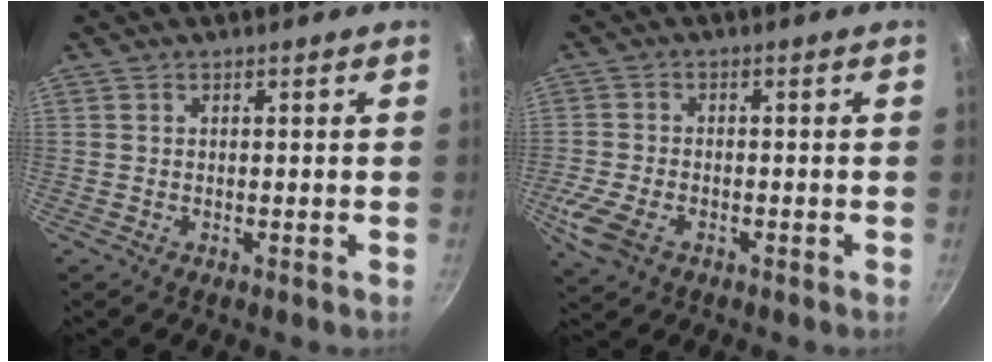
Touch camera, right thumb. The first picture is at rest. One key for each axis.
{"total": 7.0, "fx": -2.9, "fy": 4.3, "fz": 4.7, "tx": -0.112, "ty": 0.002, "tz": -0.060}